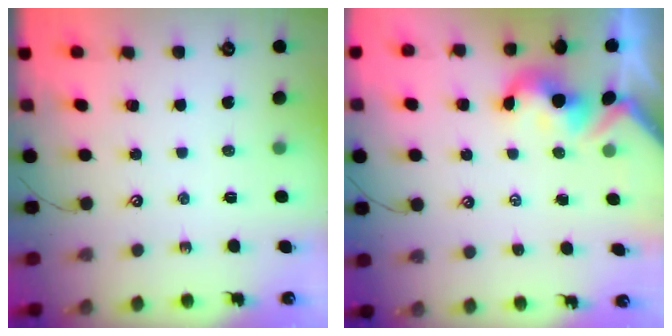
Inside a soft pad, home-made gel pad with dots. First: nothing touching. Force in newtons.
{"total": 2.2, "press": 2.1, "slide": 0.5}